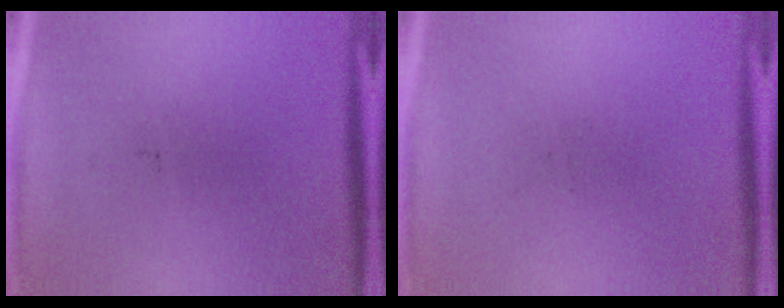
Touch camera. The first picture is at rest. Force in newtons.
{"total": 0.0}